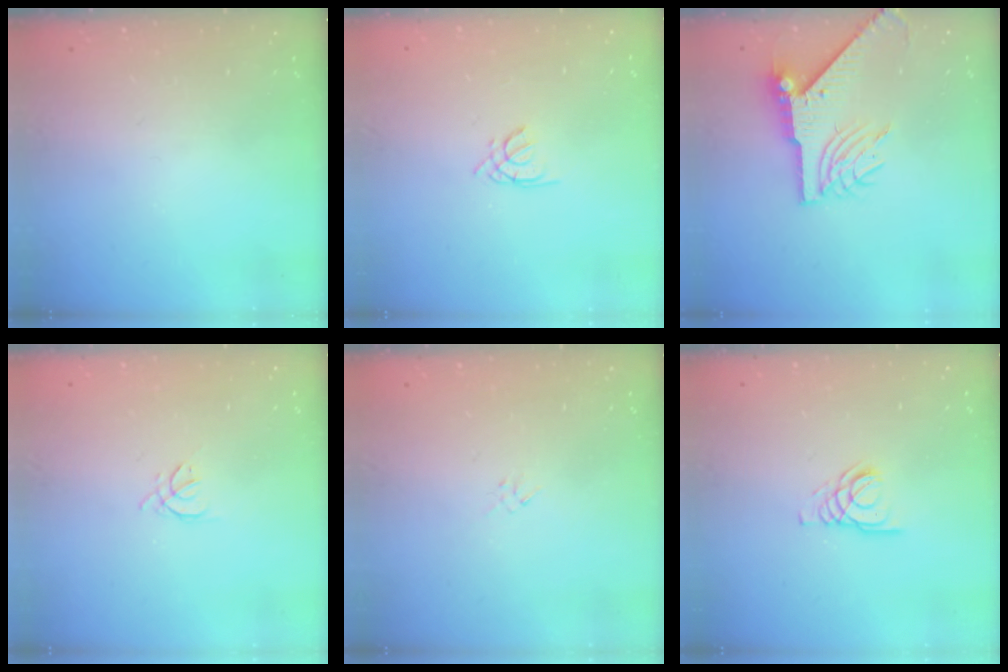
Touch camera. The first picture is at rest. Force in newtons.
{"total": 1.4, "press": 1.3, "slide": 0.3}
{"total": 8.7, "press": 8.6, "slide": 1.2}
{"total": 1.5, "press": 1.4, "slide": 0.6}
{"total": 1.3, "press": 1.3, "slide": 0.4}
{"total": 3.7, "press": 3.7, "slide": 0.4}